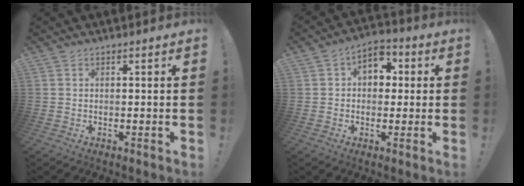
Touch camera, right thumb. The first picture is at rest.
{"total": 7.4, "force": [1.4, 5.9, 4.2], "torque": [-0.059, 0.005, 0.029]}